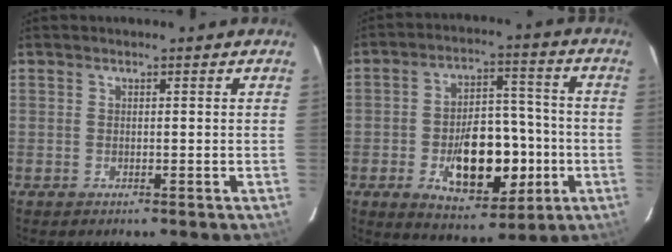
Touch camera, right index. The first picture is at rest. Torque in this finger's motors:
{"motor_torque": [0.65, -0.12, 0.84, 0.16]}